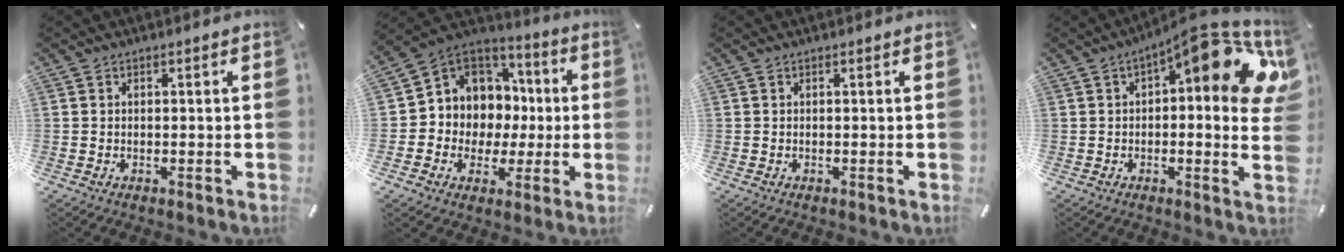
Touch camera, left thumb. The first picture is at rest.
{"total": 9.1, "force": [0.6, 9.1, 0.3], "torque": [-0.018, -0.028, 0.027]}
{"total": 0.0}
{"total": 15.2, "force": [5.8, 4.8, 13.2], "torque": [-0.166, -0.044, 0.086]}